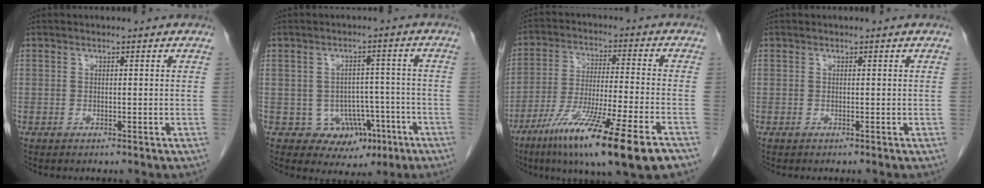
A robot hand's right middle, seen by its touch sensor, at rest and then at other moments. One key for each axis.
{"total": 7.1, "fx": -2.9, "fy": 6.0, "fz": 2.4, "tx": -0.017, "ty": 0.022, "tz": -0.026}
{"total": 18.6, "fx": -11.1, "fy": 0.5, "fz": 14.8, "tx": -0.230, "ty": -0.053, "tz": -0.188}
{"total": 0.0}